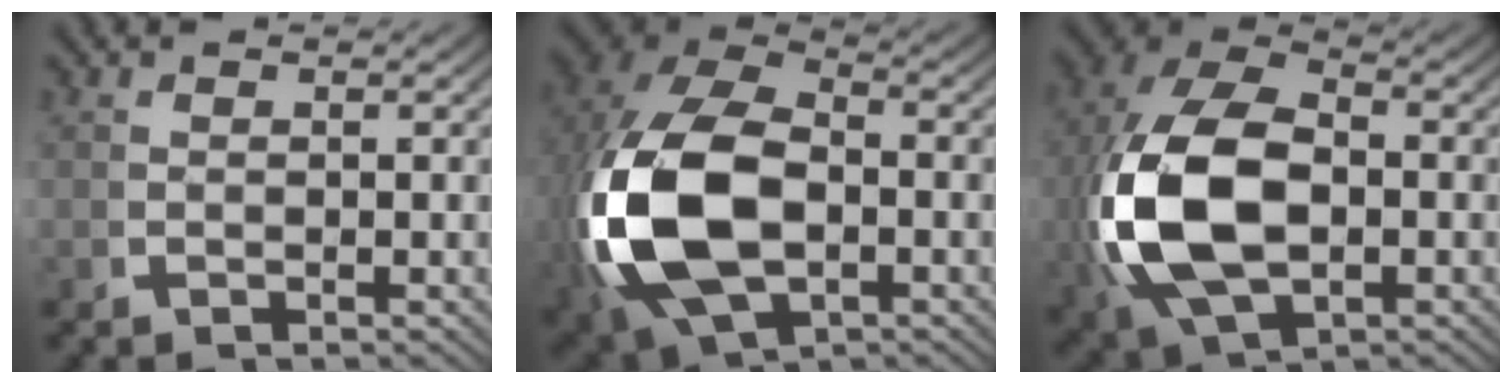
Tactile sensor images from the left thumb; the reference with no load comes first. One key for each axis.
{"total": 17.2, "fx": -1.7, "fy": 11.4, "fz": 12.8, "tx": -0.339, "ty": -0.053, "tz": 0.000}
{"total": 15.7, "fx": -1.1, "fy": 10.3, "fz": 11.7, "tx": -0.305, "ty": -0.048, "tz": 0.007}